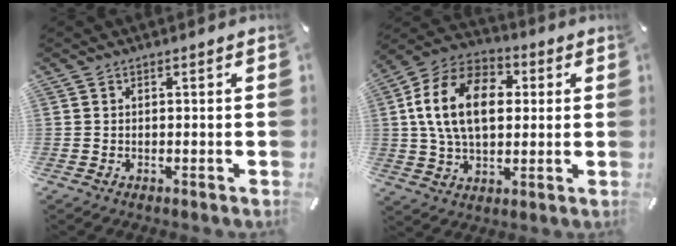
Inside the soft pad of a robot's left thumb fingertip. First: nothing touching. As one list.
[{"total": 17.2, "force": [2.4, 11.7, 12.3], "torque": [-0.262, 0.012, 0.037]}]